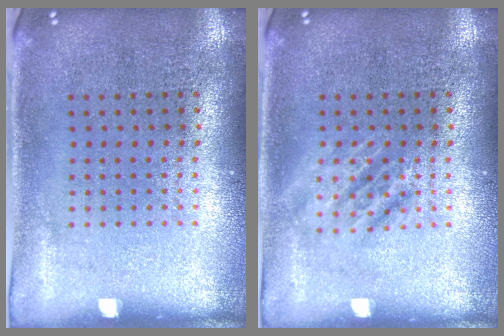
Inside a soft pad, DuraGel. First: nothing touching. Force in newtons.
{"total": 1.9, "press": 1.9, "slide": 0.3}